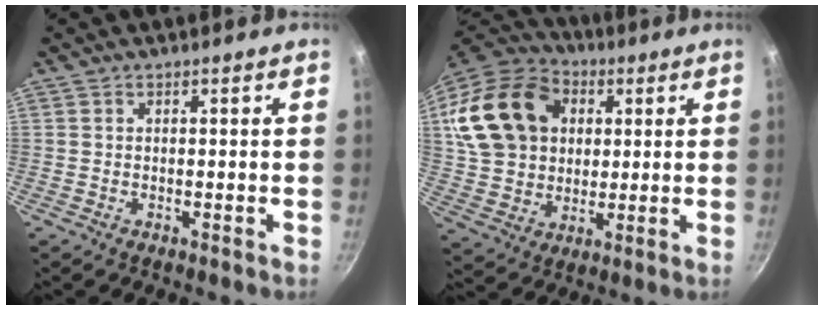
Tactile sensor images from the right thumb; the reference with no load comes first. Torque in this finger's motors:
{"motor_torque": [-0.15, 1.87, 0.97, -0.15, 0.25]}